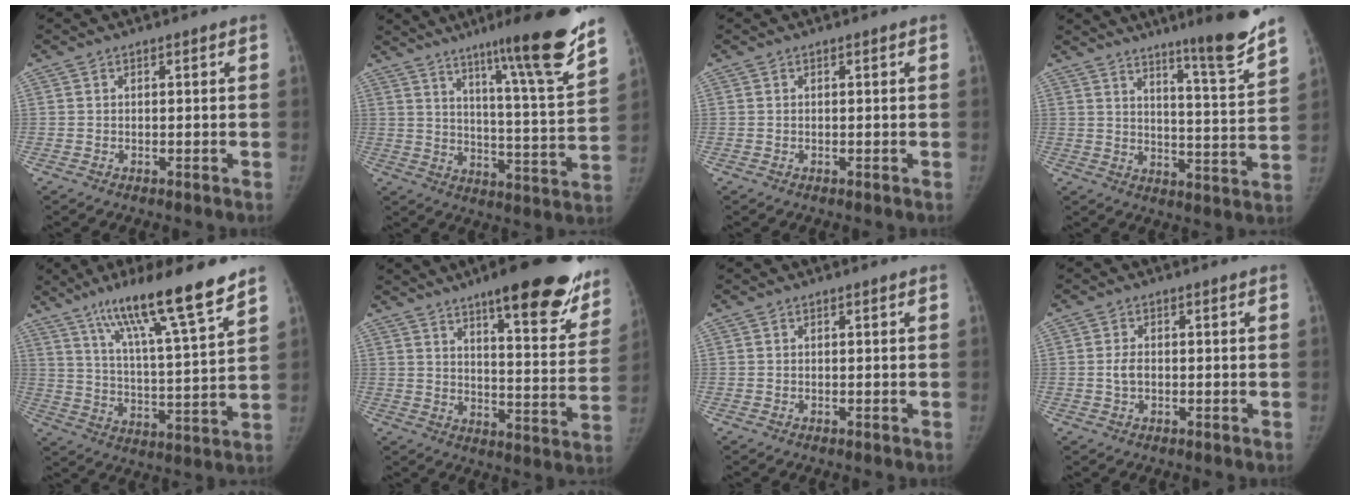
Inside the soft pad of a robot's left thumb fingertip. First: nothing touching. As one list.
[{"total": 19.9, "force": [14.0, 0.3, 14.1], "torque": [-0.185, -0.084, 0.206]}, {"total": 0.0}, {"total": 13.4, "force": [10.2, 0.1, 8.6], "torque": [-0.112, -0.073, 0.150]}, {"total": 18.2, "force": [12.8, 1.2, 12.9], "torque": [-0.199, -0.061, 0.212]}, {"total": 24.0, "force": [16.1, 6.3, 16.7], "torque": [-0.182, -0.073, 0.210]}, {"total": 0.0}, {"total": 2.4, "force": [-0.1, 1.3, 1.9], "torque": [-0.038, 0.006, -0.003]}]